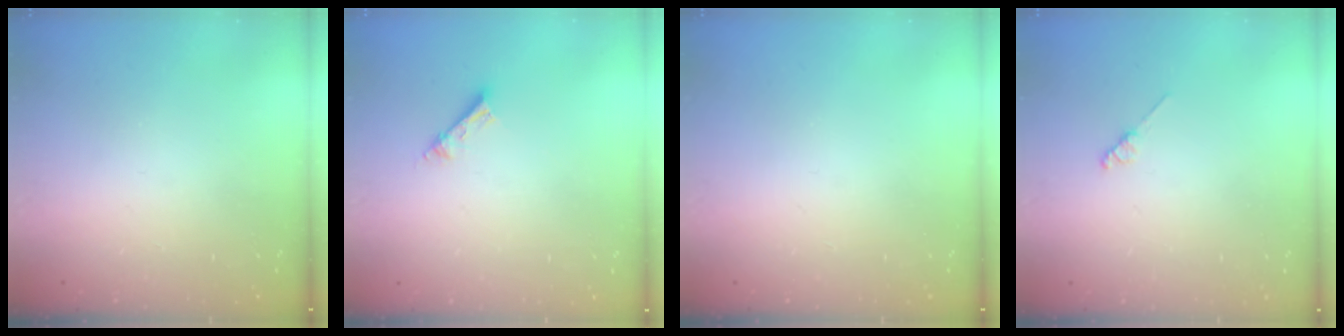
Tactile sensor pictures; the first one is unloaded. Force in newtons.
{"total": 4.3, "press": 4.3, "slide": 0.3}
{"total": 0.0}
{"total": 2.0, "press": 1.9, "slide": 0.3}